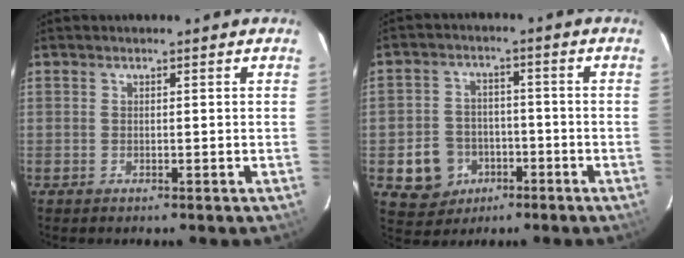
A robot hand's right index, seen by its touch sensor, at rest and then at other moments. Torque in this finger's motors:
{"motor_torque": [-0.09, -0.21, -0.51, -0.21]}